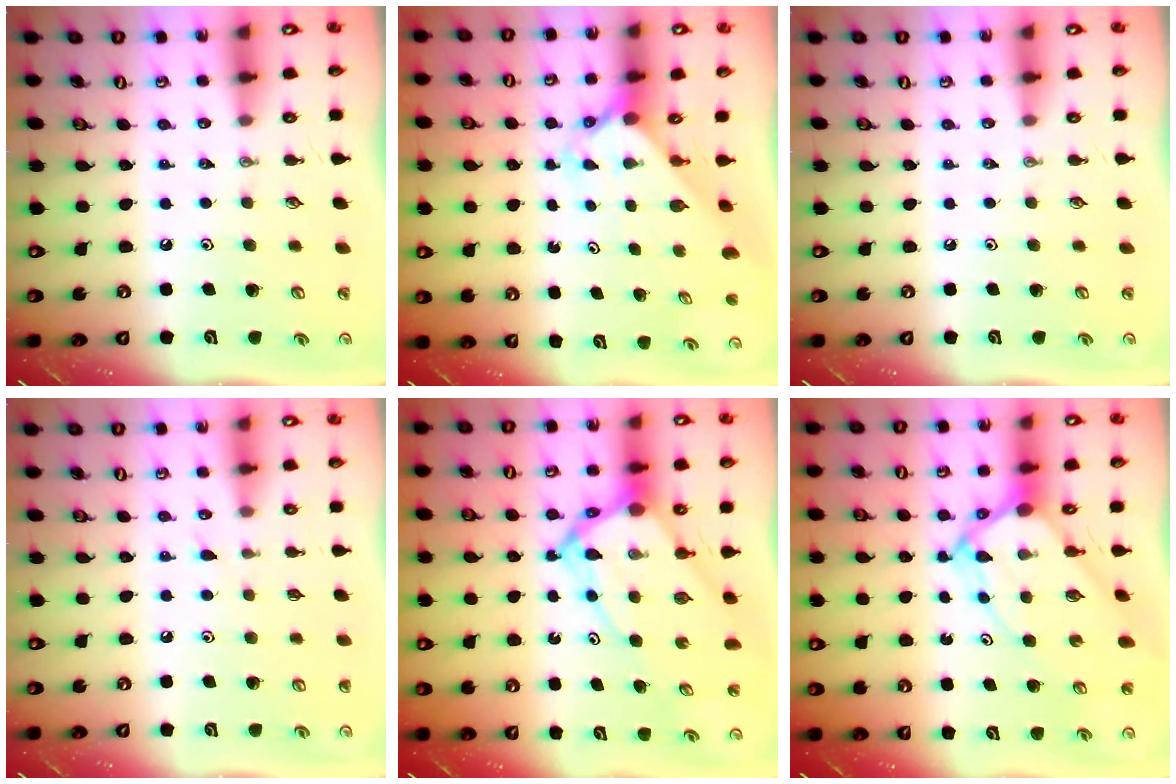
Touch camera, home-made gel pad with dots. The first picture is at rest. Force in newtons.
{"total": 2.4, "press": 2.4, "slide": 0.2}
{"total": 0.0}
{"total": 5.8, "press": 5.8, "slide": 0.6}
{"total": 13.5, "press": 13.4, "slide": 1.2}
{"total": 8.8, "press": 8.7, "slide": 0.8}